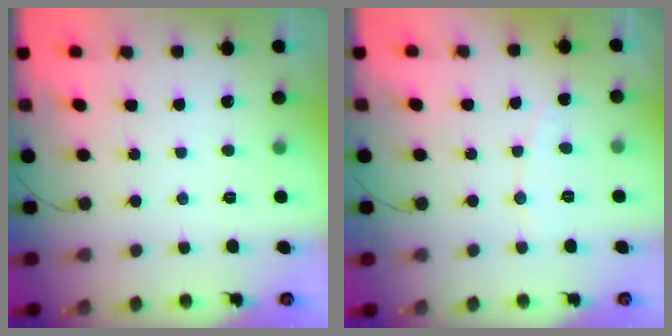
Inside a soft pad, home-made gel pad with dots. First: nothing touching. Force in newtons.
{"total": 2.8, "press": 2.8, "slide": 0.3}